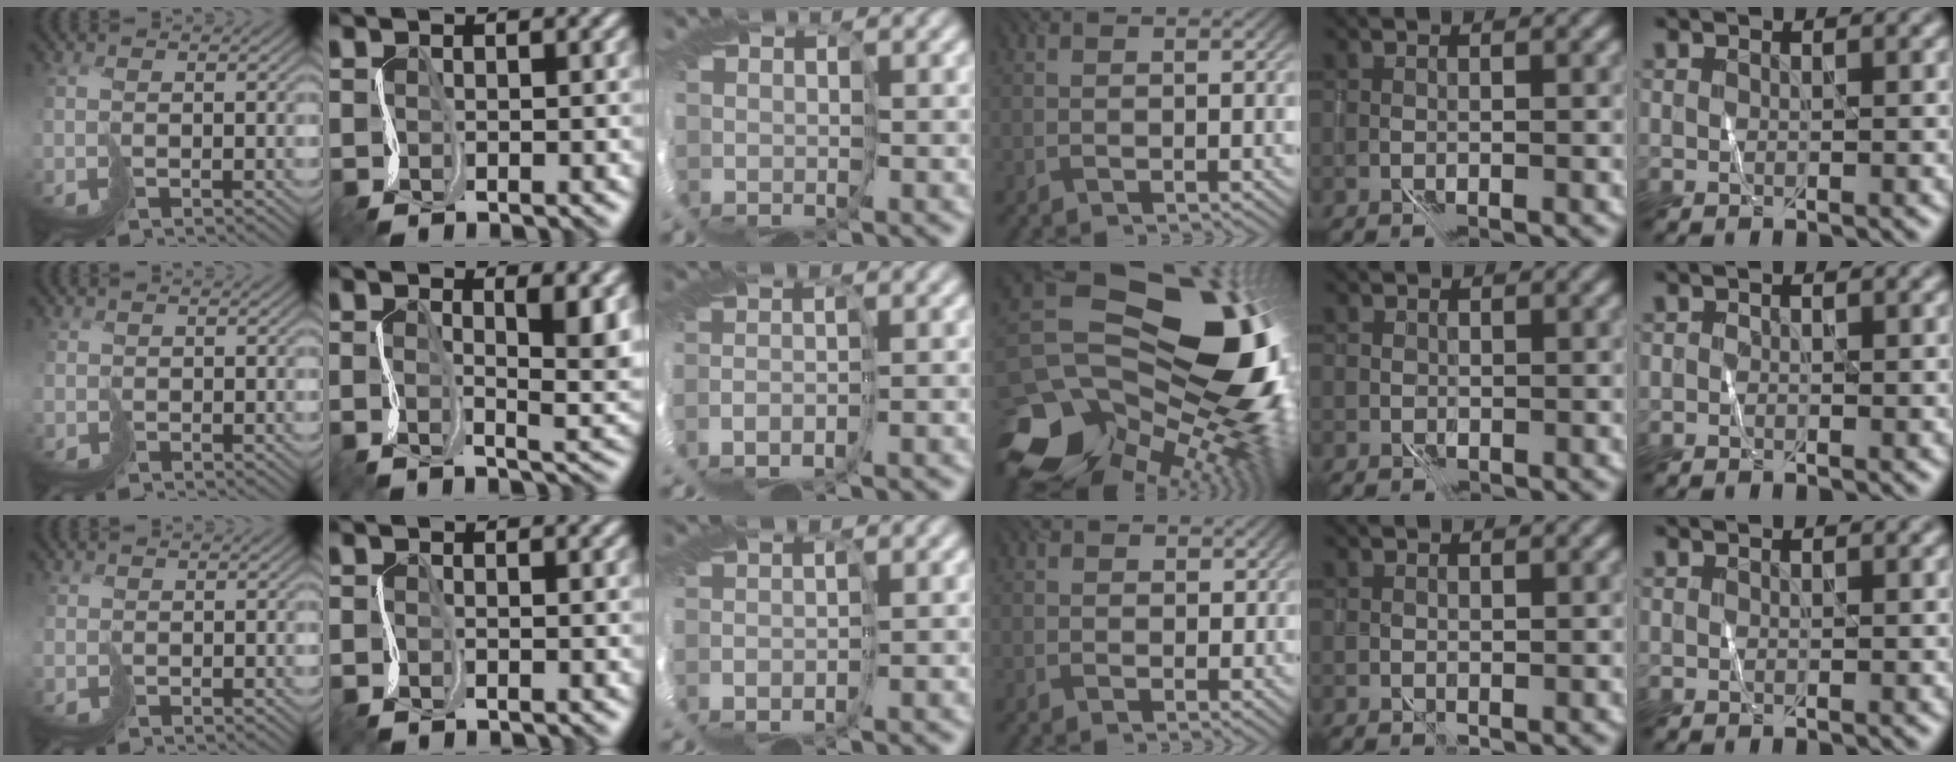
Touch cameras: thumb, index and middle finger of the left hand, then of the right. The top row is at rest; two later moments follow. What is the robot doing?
{"motion": "cut", "object": "paper bag"}